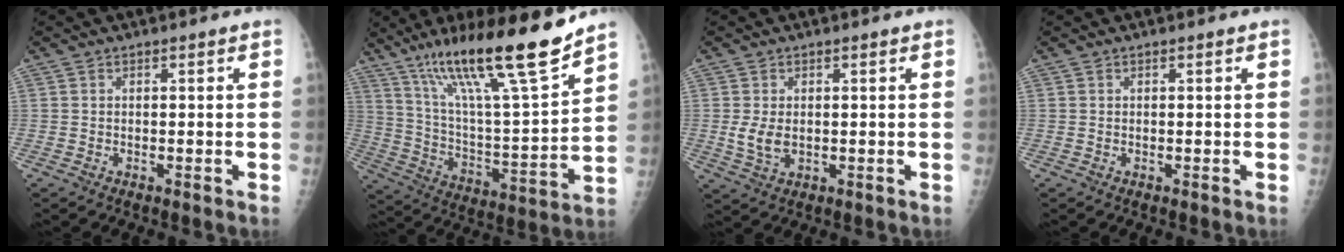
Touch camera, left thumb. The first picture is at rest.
{"total": 22.5, "force": [15.8, 2.3, 15.8], "torque": [-0.246, -0.070, 0.276]}
{"total": 4.2, "force": [0.0, 2.7, 3.3], "torque": [-0.066, -0.009, 0.006]}
{"total": 0.0}